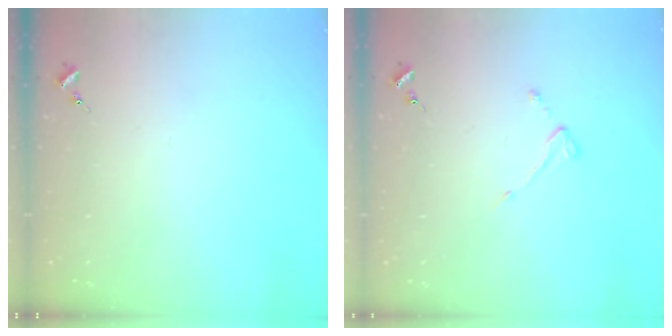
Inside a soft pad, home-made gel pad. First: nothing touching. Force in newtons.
{"total": 3.8, "press": 3.8, "slide": 0.3}